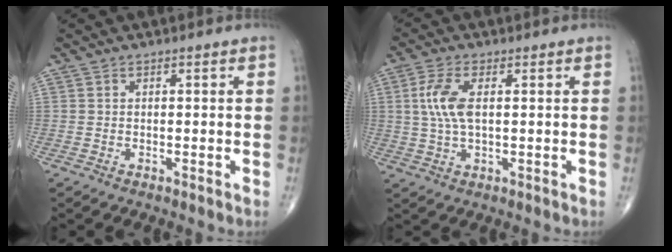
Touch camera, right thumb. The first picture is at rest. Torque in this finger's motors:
{"motor_torque": [0.13, 0.21, 0.68, 0.30, 0.06]}